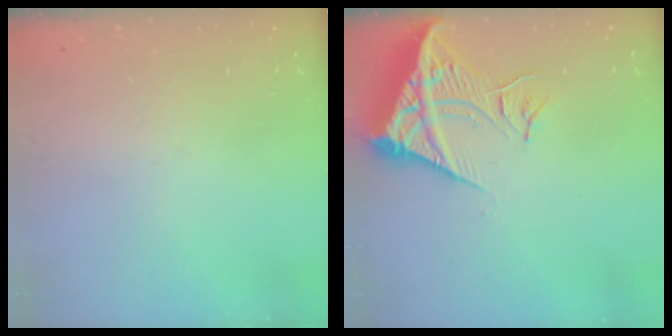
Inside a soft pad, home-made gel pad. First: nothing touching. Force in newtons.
{"total": 13.5, "press": 13.4, "slide": 1.8}